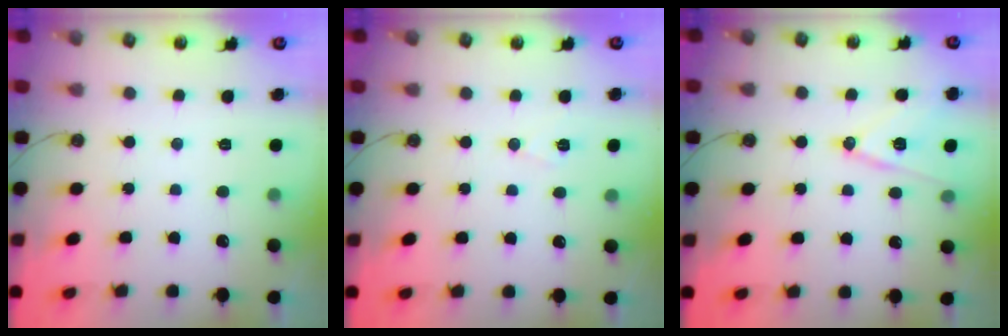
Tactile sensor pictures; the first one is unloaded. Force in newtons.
{"total": 6.3, "press": 4.5, "slide": 4.4}
{"total": 12.1, "press": 11.5, "slide": 3.7}